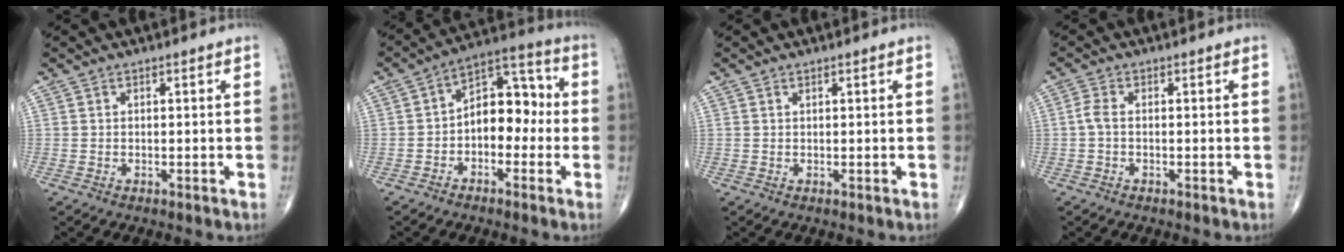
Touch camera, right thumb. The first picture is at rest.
{"total": 10.7, "force": [-1.3, 6.9, 8.1], "torque": [-0.088, 0.043, -0.038]}
{"total": 0.0}
{"total": 2.0, "force": [-0.3, 0.9, 1.8], "torque": [-0.044, 0.000, -0.012]}